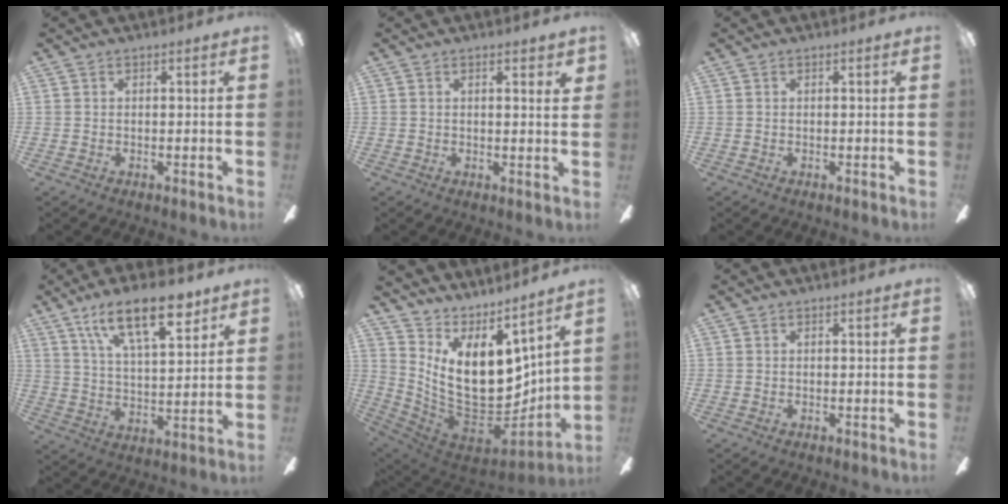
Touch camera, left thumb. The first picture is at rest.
{"total": 2.1, "force": [1.0, 0.3, 1.8], "torque": [-0.022, -0.006, 0.014]}
{"total": 0.0}
{"total": 17.2, "force": [10.8, 6.4, 11.8], "torque": [-0.189, -0.042, 0.178]}
{"total": 18.6, "force": [3.5, 10.6, 14.9], "torque": [-0.287, -0.063, 0.079]}
{"total": 0.0}